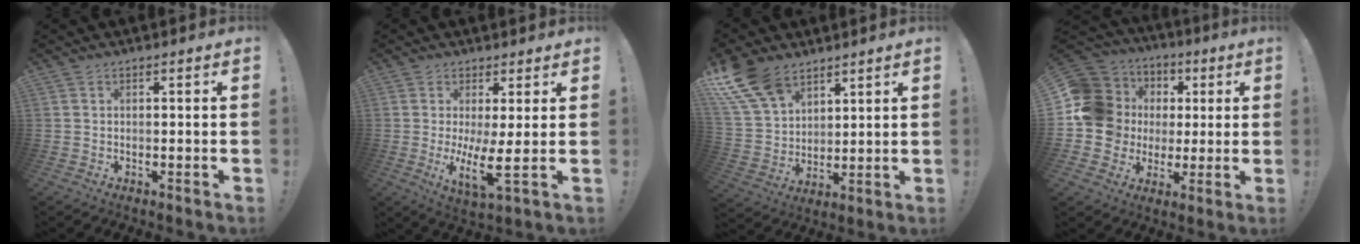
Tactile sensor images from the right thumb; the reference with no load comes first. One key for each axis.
{"total": 8.8, "fx": 0.2, "fy": 0.9, "fz": 8.8, "tx": -0.151, "ty": -0.031, "tz": 0.003}
{"total": 15.6, "fx": 10.0, "fy": 9.2, "fz": 7.6, "tx": -0.165, "ty": -0.057, "tz": 0.193}
{"total": 15.6, "fx": 2.1, "fy": 14.5, "fz": 5.5, "tx": -0.101, "ty": 0.002, "tz": 0.074}